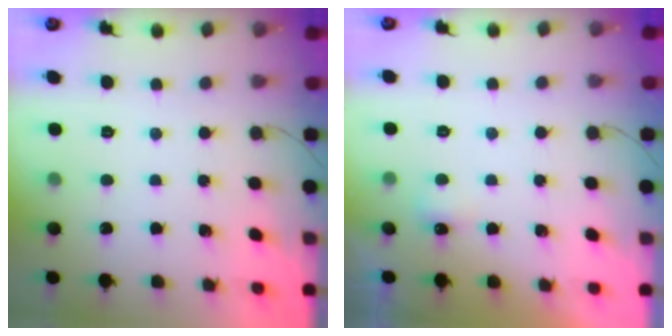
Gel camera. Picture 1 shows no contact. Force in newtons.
{"total": 3.3, "press": 3.0, "slide": 1.4}